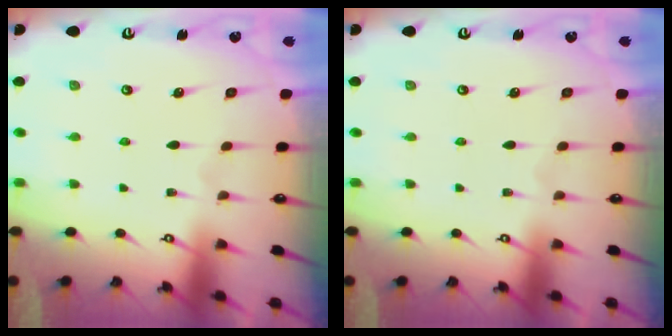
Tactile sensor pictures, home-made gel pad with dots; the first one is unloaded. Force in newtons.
{"total": 0.0}